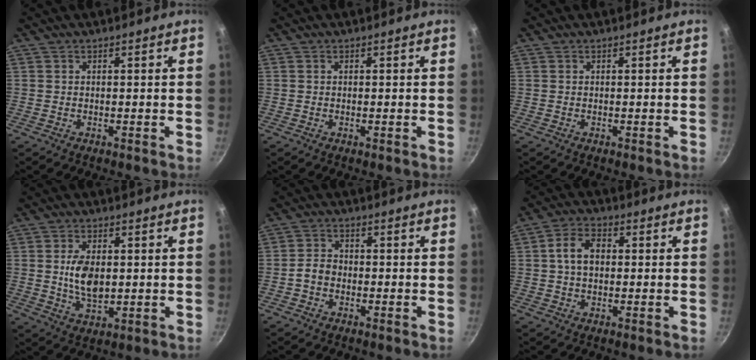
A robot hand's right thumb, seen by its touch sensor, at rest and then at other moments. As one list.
[{"total": 0.0}, {"total": 0.0}, {"total": 7.9, "force": [0.5, 4.6, 6.4], "torque": [-0.107, -0.011, 0.011]}, {"total": 3.4, "force": [-1.1, 2.6, 1.8], "torque": [-0.023, 0.021, -0.026]}, {"total": 6.6, "force": [0.5, 4.6, 4.7], "torque": [-0.072, 0.017, 0.002]}]